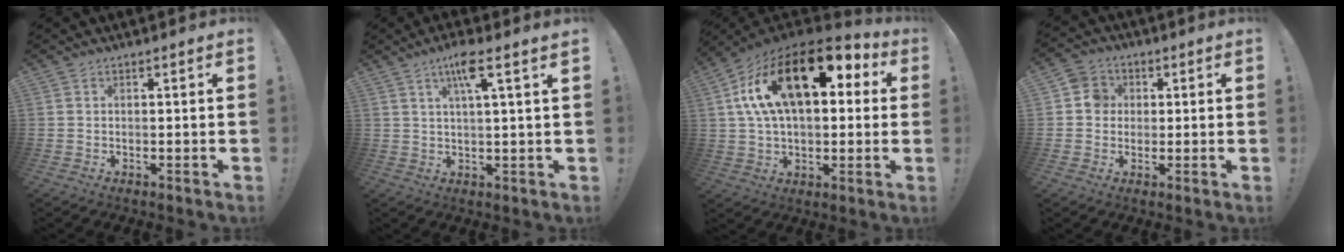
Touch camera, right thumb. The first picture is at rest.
{"total": 7.5, "force": [3.6, 0.5, 6.6], "torque": [-0.110, -0.006, 0.053]}
{"total": 22.9, "force": [8.2, 11.6, 18.0], "torque": [-0.300, -0.033, 0.141]}
{"total": 6.2, "force": [0.7, 5.8, 2.1], "torque": [-0.028, 0.011, 0.014]}